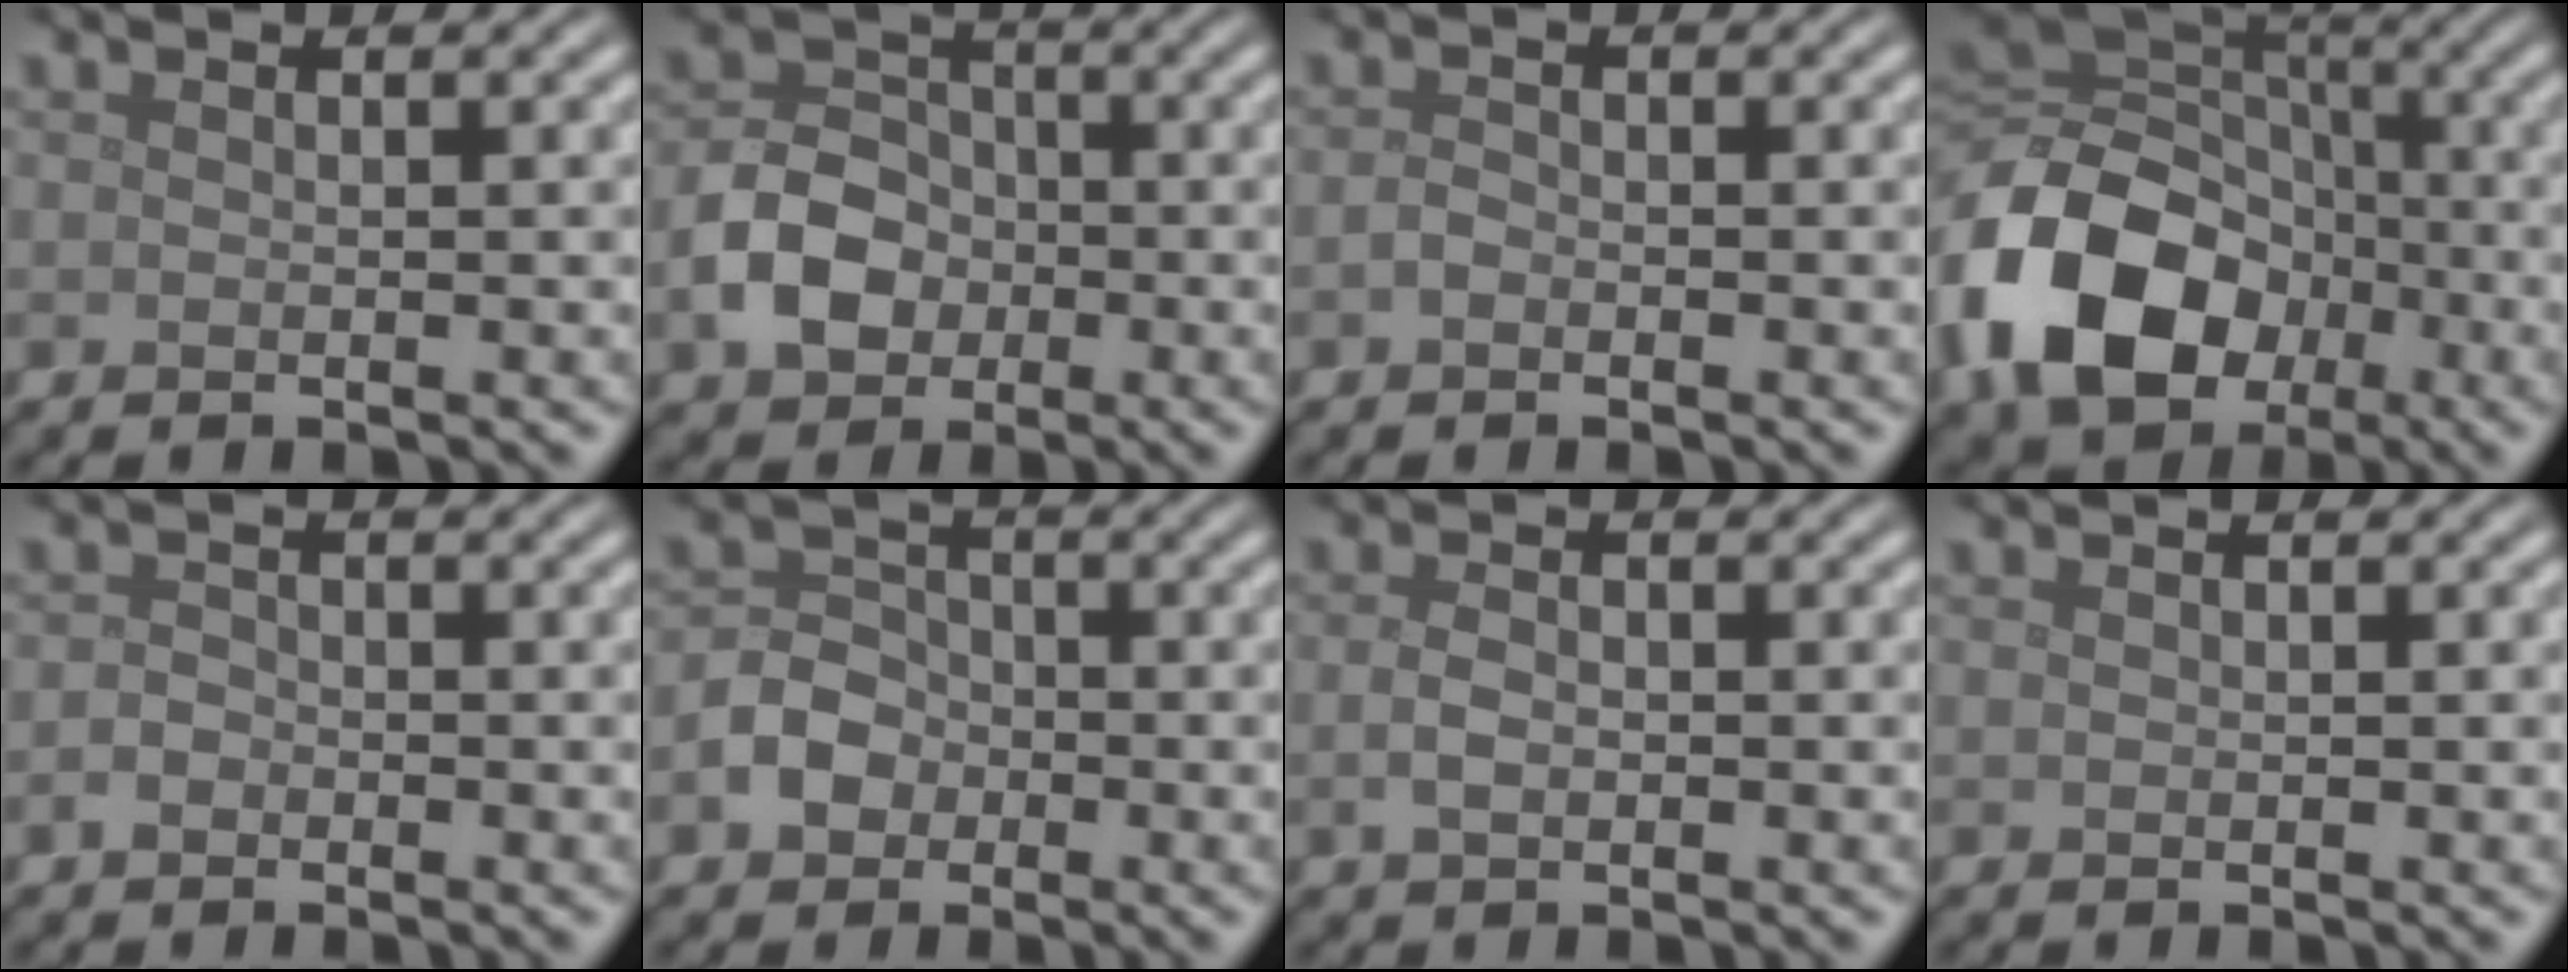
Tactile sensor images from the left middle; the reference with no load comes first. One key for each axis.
{"total": 5.0, "fx": -1.6, "fy": 3.9, "fz": 2.7, "tx": -0.051, "ty": 0.003, "tz": -0.035}
{"total": 0.8, "fx": -0.4, "fy": 0.6, "fz": 0.4, "tx": -0.010, "ty": 0.000, "tz": -0.012}
{"total": 14.5, "fx": -5.1, "fy": 10.8, "fz": 8.2, "tx": -0.194, "ty": -0.024, "tz": -0.103}
{"total": 1.3, "fx": -0.7, "fy": 1.0, "fz": 0.4, "tx": -0.005, "ty": 0.003, "tz": -0.018}
{"total": 3.4, "fx": -1.3, "fy": 2.8, "fz": 1.5, "tx": -0.018, "ty": 0.004, "tz": -0.030}
{"total": 1.7, "fx": -0.2, "fy": 1.1, "fz": 1.3, "tx": -0.029, "ty": 0.000, "tz": -0.004}
{"total": 0.0}